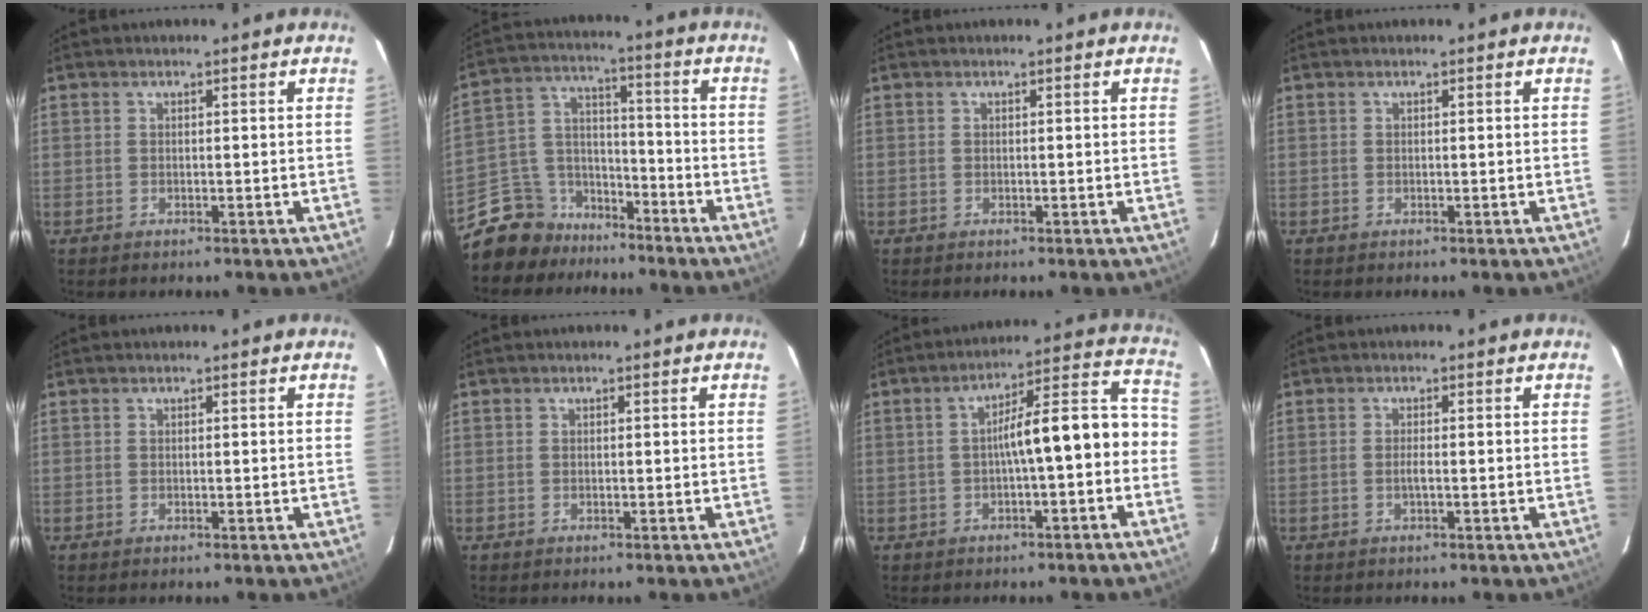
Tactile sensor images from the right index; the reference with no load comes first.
{"total": 11.5, "force": [-9.0, 7.1, 1.2], "torque": [-0.045, 0.062, -0.158]}
{"total": 0.0}
{"total": 0.0}
{"total": 0.0}
{"total": 0.0}
{"total": 10.1, "force": [-2.6, 1.9, 9.6], "torque": [-0.132, 0.041, -0.028]}
{"total": 1.3, "force": [-0.4, 0.1, 1.2], "torque": [-0.024, -0.001, -0.007]}